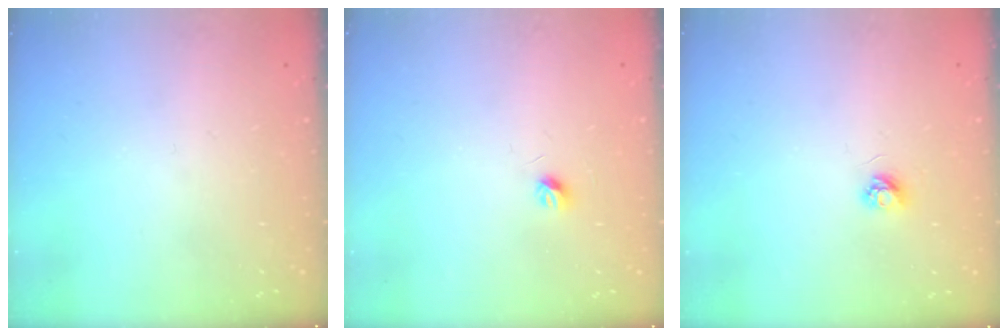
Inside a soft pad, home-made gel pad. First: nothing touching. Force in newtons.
{"total": 3.6, "press": 3.5, "slide": 0.7}
{"total": 3.2, "press": 3.2, "slide": 0.3}